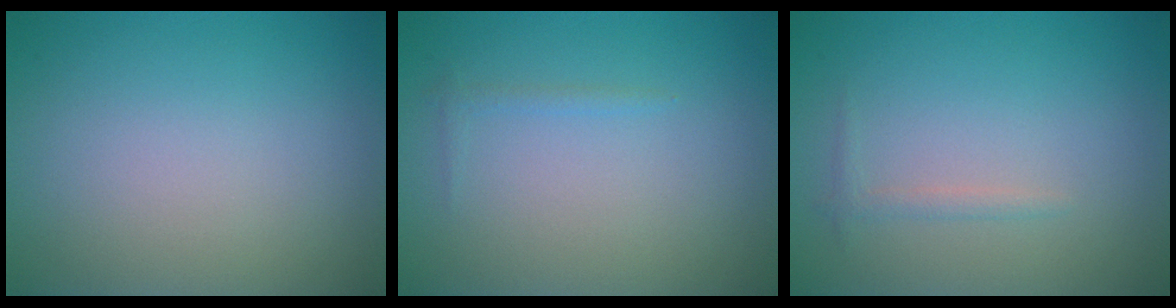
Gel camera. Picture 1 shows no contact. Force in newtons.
{"total": 0.6, "press": 0.6, "slide": 0.1}
{"total": 0.9, "press": 0.9, "slide": 0.1}